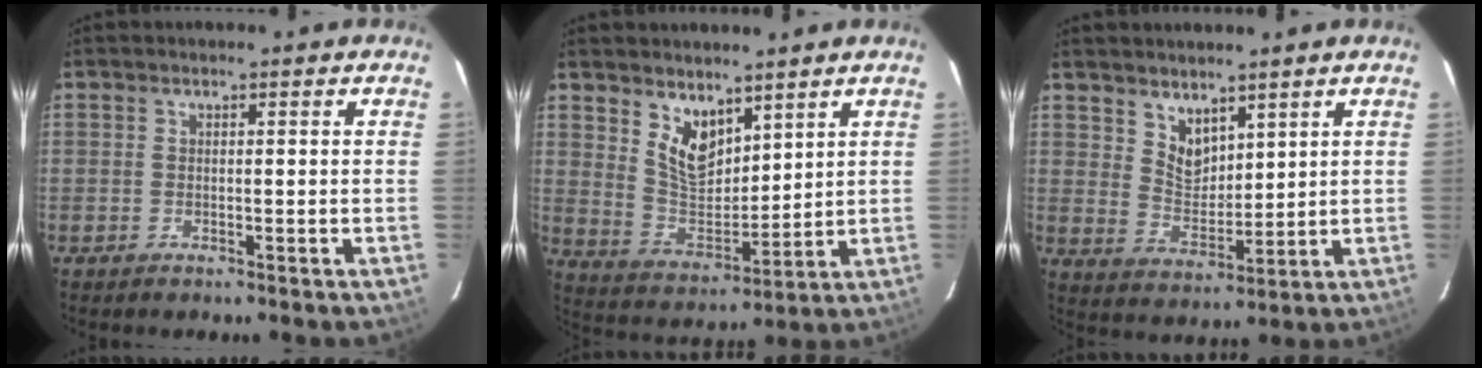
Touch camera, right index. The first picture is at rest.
{"total": 8.9, "force": [5.8, 4.8, 4.8], "torque": [-0.082, -0.005, 0.123]}
{"total": 6.0, "force": [4.5, 3.3, 2.3], "torque": [-0.032, -0.002, 0.091]}